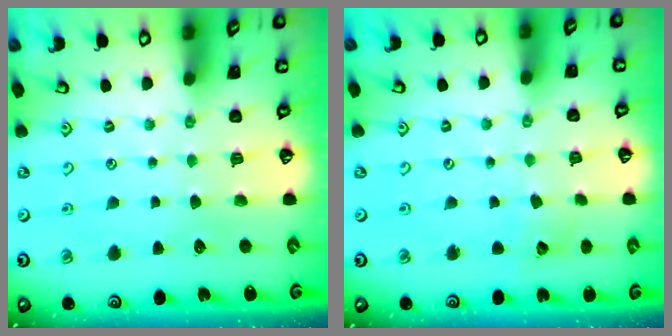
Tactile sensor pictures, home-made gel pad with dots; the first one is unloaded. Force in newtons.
{"total": 3.7, "press": 3.7, "slide": 0.5}